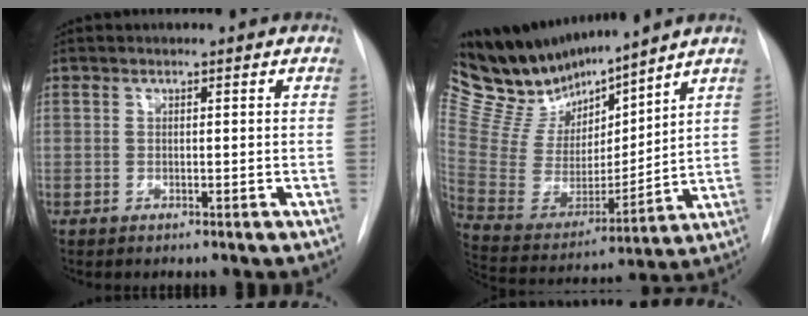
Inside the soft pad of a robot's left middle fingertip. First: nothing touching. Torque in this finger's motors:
{"motor_torque": [0.22, -0.30, -0.03, -0.07]}